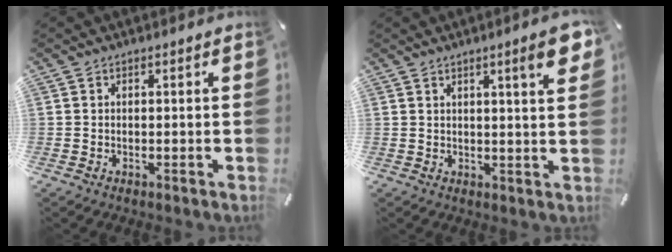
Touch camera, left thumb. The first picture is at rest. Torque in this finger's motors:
{"motor_torque": [1.10, 0.96, 0.83, -0.32, 0.13]}